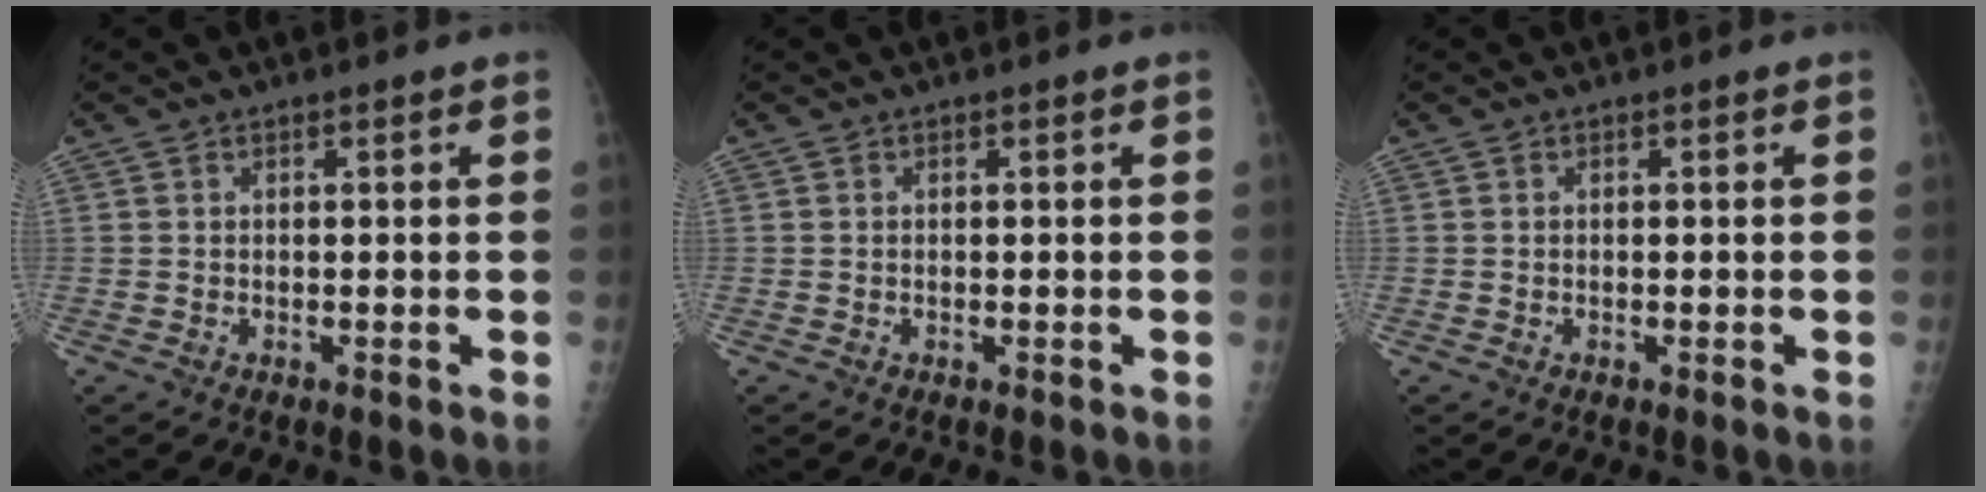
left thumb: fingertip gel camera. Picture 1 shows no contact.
{"total": 0.0}
{"total": 0.0}